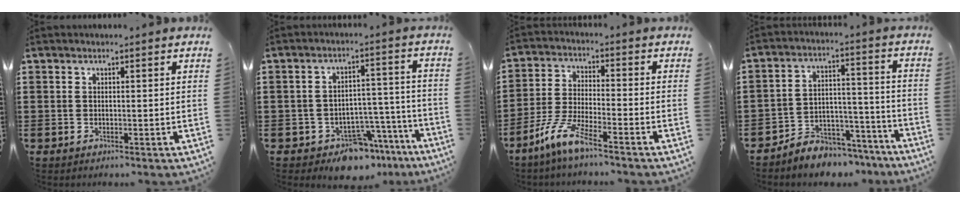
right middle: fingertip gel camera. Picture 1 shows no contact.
{"total": 7.1, "force": [-6.3, 2.6, 1.9], "torque": [-0.025, 0.031, -0.116]}
{"total": 7.1, "force": [-5.3, 0.5, 4.6], "torque": [-0.114, -0.012, -0.105]}
{"total": 5.7, "force": [-5.4, 1.6, 0.2], "torque": [-0.003, 0.018, -0.108]}